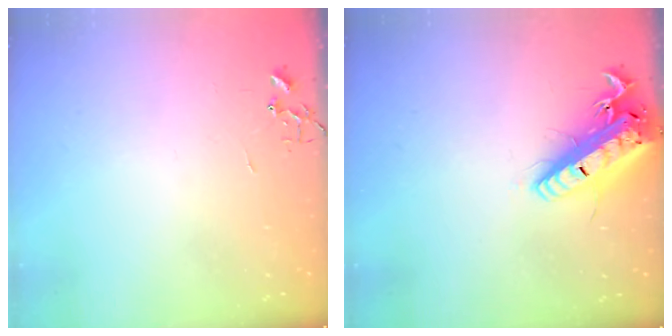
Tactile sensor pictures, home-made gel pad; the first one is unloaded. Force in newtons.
{"total": 21.8, "press": 21.4, "slide": 4.2}